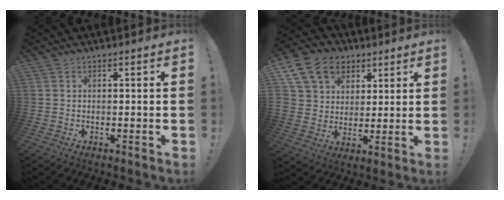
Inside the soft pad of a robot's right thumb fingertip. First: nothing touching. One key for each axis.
{"total": 15.5, "fx": 6.8, "fy": 12.1, "fz": 6.8, "tx": -0.102, "ty": -0.026, "tz": 0.136}